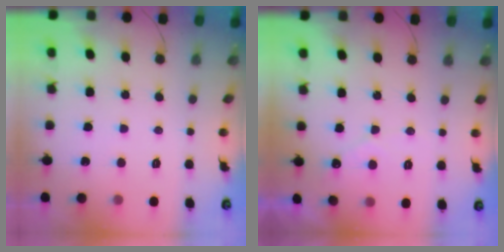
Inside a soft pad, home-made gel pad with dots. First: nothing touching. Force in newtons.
{"total": 3.2, "press": 3.2, "slide": 0.1}